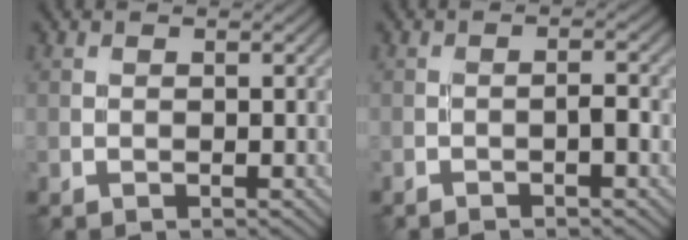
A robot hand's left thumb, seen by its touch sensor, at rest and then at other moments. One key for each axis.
{"total": 2.0, "fx": -1.1, "fy": 0.2, "fz": 1.7, "tx": -0.029, "ty": 0.008, "tz": -0.023}